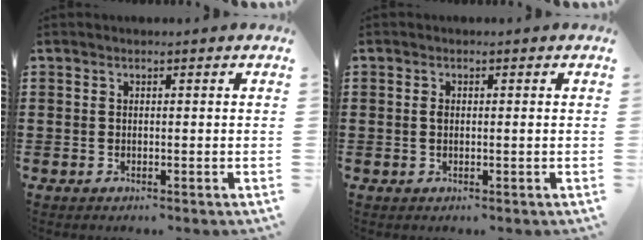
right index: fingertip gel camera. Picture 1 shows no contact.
{"total": 1.0, "force": [0.1, 0.3, 1.0], "torque": [-0.020, 0.001, 0.000]}